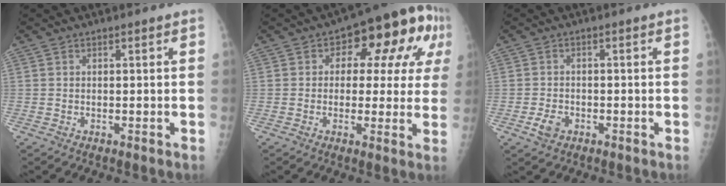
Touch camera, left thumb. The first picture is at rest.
{"total": 14.5, "force": [4.0, 8.3, 11.1], "torque": [-0.081, 0.025, 0.041]}
{"total": 3.0, "force": [-1.5, 2.0, 1.6], "torque": [-0.026, 0.005, -0.024]}